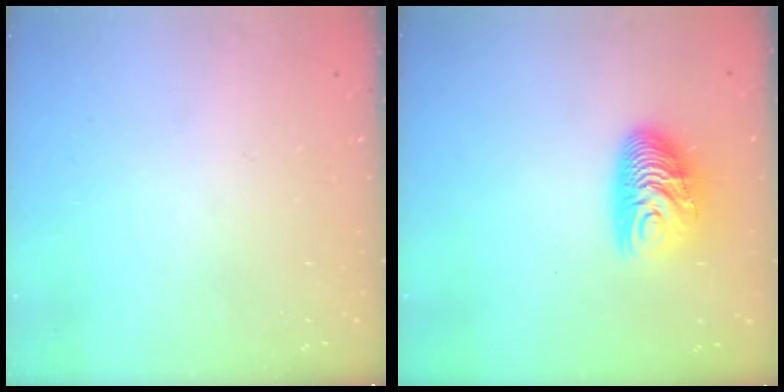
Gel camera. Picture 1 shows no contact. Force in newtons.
{"total": 10.2, "press": 10.2, "slide": 0.7}